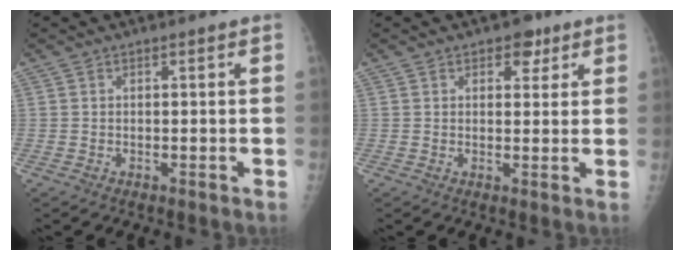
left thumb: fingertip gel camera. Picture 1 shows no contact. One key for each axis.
{"total": 4.0, "fx": 2.3, "fy": 2.6, "fz": 2.1, "tx": -0.003, "ty": -0.008, "tz": 0.027}